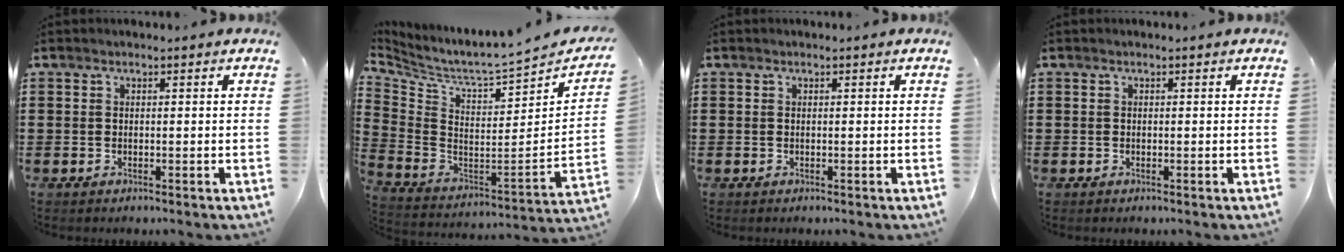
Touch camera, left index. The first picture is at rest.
{"total": 4.5, "force": [4.1, -0.1, 1.9], "torque": [-0.064, -0.058, 0.059]}
{"total": 0.0}
{"total": 0.0}